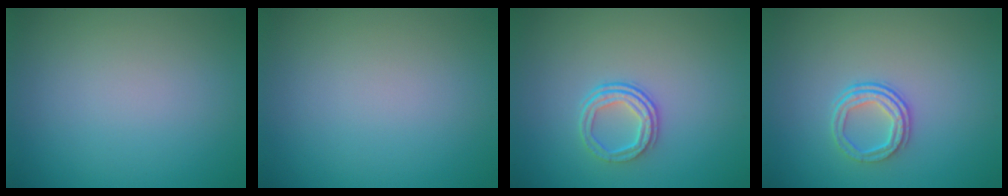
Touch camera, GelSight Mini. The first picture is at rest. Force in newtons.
{"total": 0.0}
{"total": 2.4, "press": 1.7, "slide": 1.7}
{"total": 2.4, "press": 1.7, "slide": 1.7}